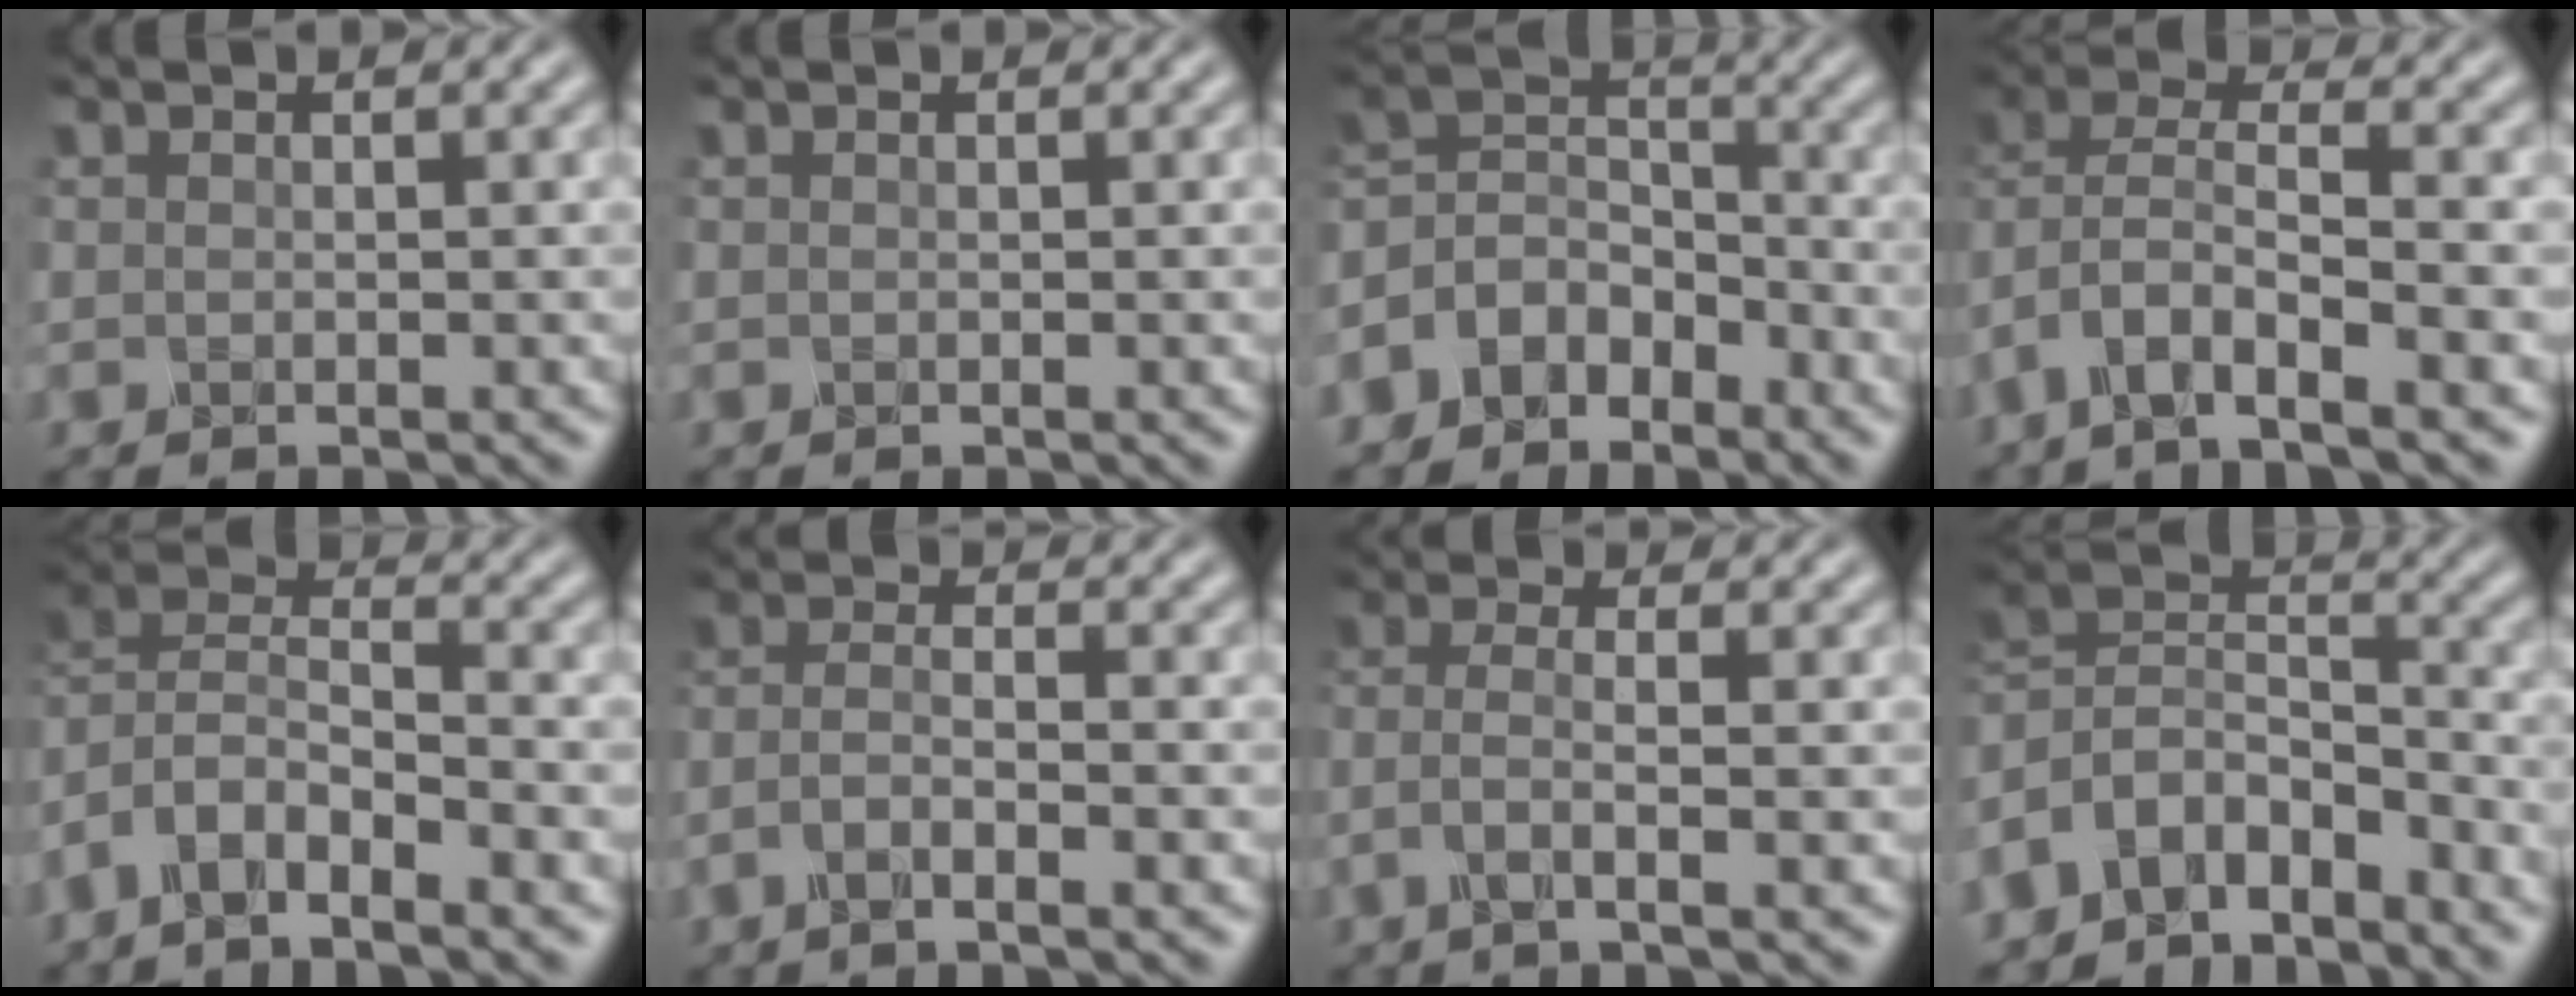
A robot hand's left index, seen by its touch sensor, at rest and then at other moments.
{"total": 0.0}
{"total": 5.6, "force": [-3.5, 3.7, 2.3], "torque": [-0.039, 0.007, -0.083]}
{"total": 6.9, "force": [-3.7, 2.9, 5.0], "torque": [-0.088, 0.004, -0.079]}
{"total": 7.3, "force": [-4.6, 2.9, 4.8], "torque": [-0.084, 0.007, -0.094]}
{"total": 3.2, "force": [-1.7, 0.8, 2.6], "torque": [-0.052, 0.003, -0.042]}
{"total": 3.1, "force": [-1.3, 0.7, 2.7], "torque": [-0.053, 0.005, -0.038]}
{"total": 7.5, "force": [-5.2, 4.1, 3.6], "torque": [-0.062, 0.001, -0.108]}